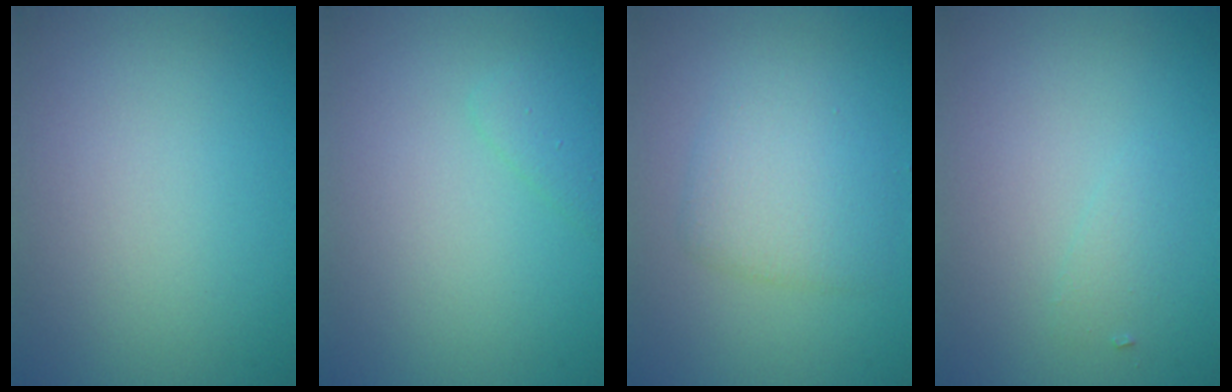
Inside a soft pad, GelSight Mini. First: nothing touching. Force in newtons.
{"total": 1.3, "press": 1.3, "slide": 0.0}
{"total": 3.3, "press": 3.3, "slide": 0.1}
{"total": 0.8, "press": 0.8, "slide": 0.0}